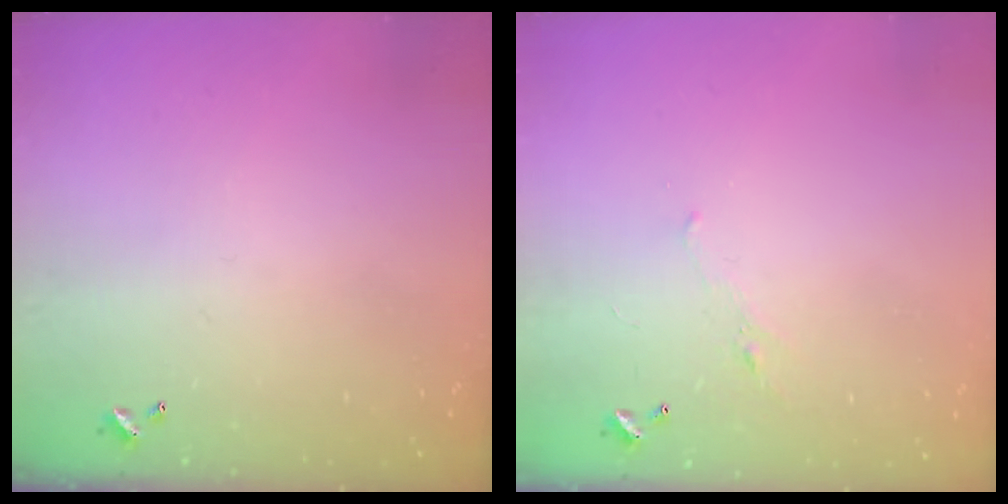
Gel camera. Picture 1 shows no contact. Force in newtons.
{"total": 0.7, "press": 0.2, "slide": 0.6}